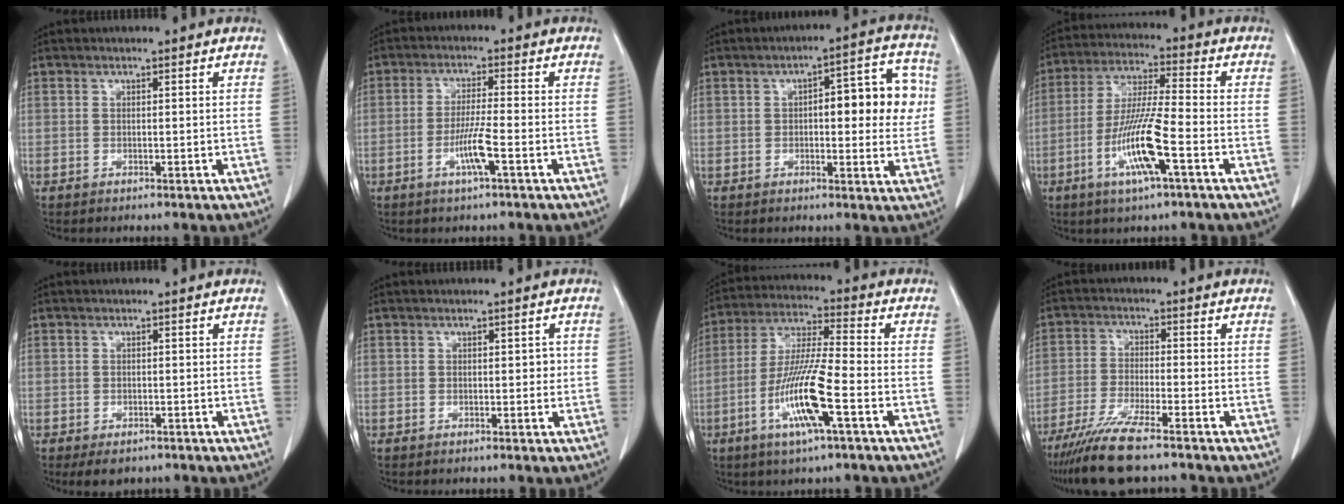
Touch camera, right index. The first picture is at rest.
{"total": 5.3, "force": [-2.1, -0.3, 4.9], "torque": [-0.095, -0.008, -0.043]}
{"total": 10.8, "force": [1.3, 3.6, 10.1], "torque": [-0.121, 0.028, 0.016]}
{"total": 11.6, "force": [-4.4, 0.5, 10.7], "torque": [-0.214, -0.009, -0.085]}
{"total": 3.4, "force": [-2.3, 2.1, 1.3], "torque": [-0.013, -0.001, -0.027]}
{"total": 1.3, "force": [0.0, 0.8, 1.1], "torque": [-0.010, 0.007, 0.000]}
{"total": 12.6, "force": [-4.7, 0.6, 11.7], "torque": [-0.237, -0.010, -0.091]}
{"total": 9.5, "force": [-7.4, 0.5, 5.9], "torque": [-0.111, -0.028, -0.132]}